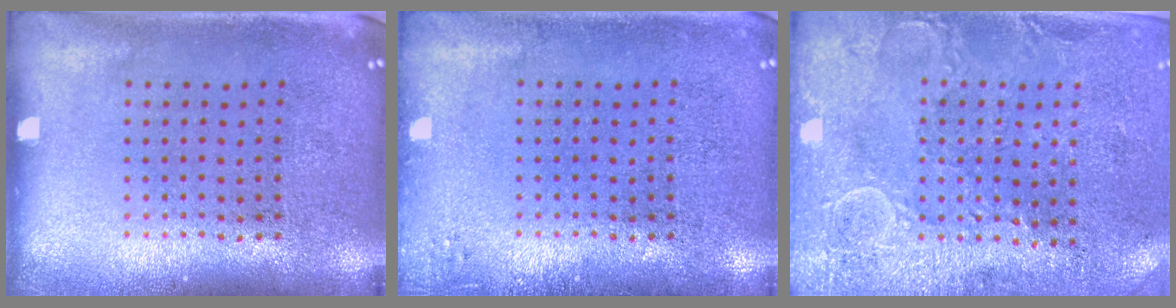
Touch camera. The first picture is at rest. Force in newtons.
{"total": 1.0, "press": 1.0, "slide": 0.2}
{"total": 2.7, "press": 2.5, "slide": 0.9}